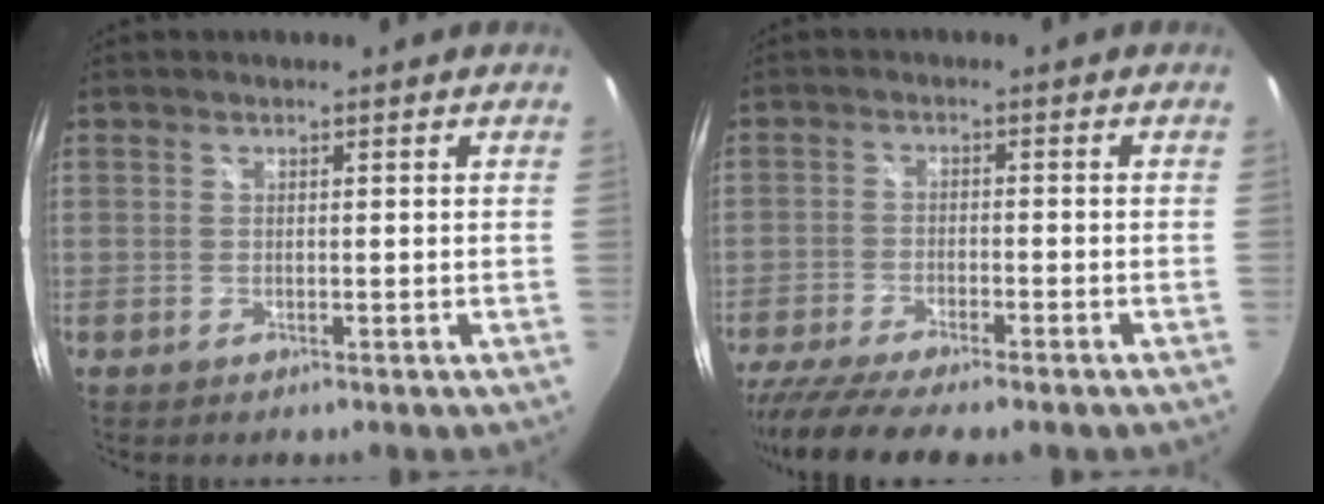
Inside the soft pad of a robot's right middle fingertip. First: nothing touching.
{"total": 11.2, "force": [-9.4, 1.4, 5.9], "torque": [-0.135, -0.038, -0.157]}